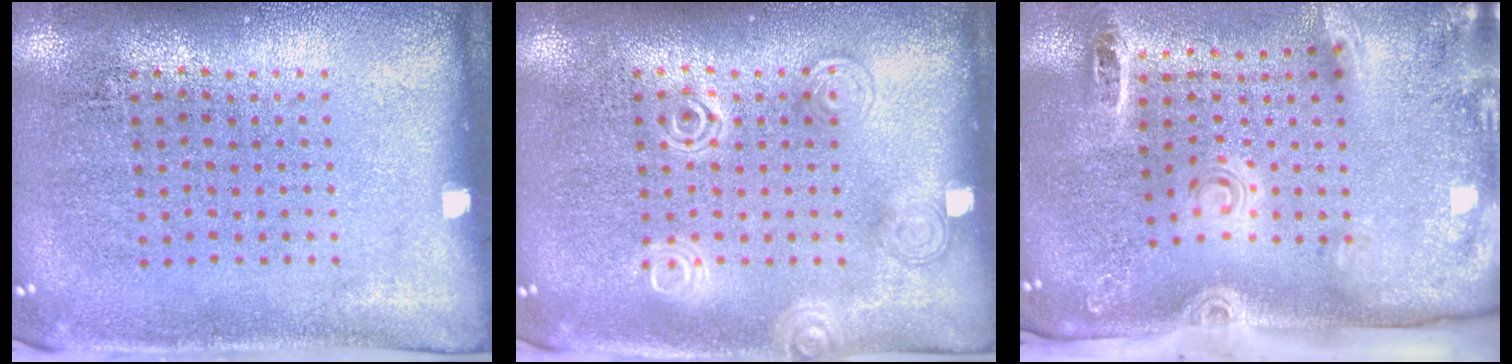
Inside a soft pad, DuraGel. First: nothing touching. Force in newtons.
{"total": 2.1, "press": 2.0, "slide": 0.3}
{"total": 2.9, "press": 1.9, "slide": 2.1}